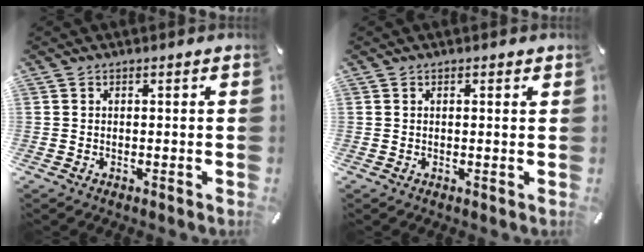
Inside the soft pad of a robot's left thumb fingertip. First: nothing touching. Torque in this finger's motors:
{"motor_torque": [-0.04, -0.29, 0.05, 0.10, 0.00]}